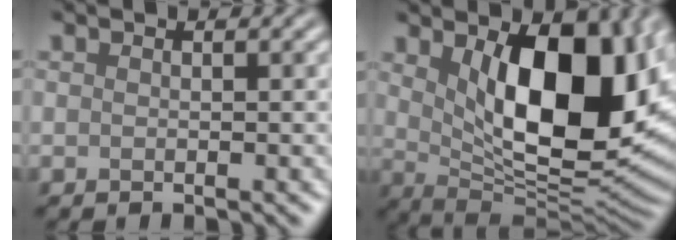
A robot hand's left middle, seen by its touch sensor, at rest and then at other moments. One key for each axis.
{"total": 13.0, "fx": 3.2, "fy": 6.1, "fz": 11.1, "tx": -0.139, "ty": -0.015, "tz": 0.056}